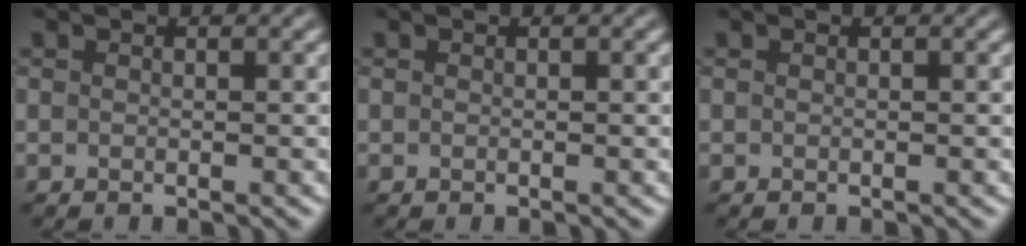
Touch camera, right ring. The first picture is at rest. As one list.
[{"total": 0.0}, {"total": 0.0}]